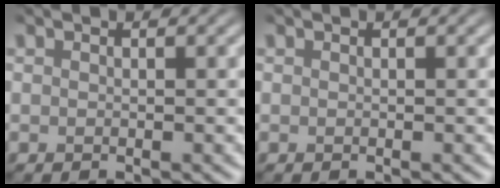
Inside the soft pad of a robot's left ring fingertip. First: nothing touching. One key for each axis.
{"total": 0.0}